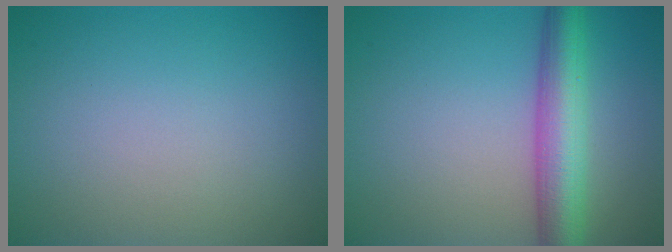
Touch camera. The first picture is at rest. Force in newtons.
{"total": 6.1, "press": 6.1, "slide": 0.1}